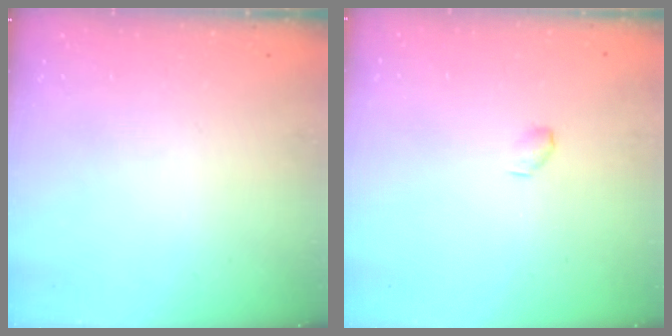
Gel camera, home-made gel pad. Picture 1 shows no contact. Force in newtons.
{"total": 3.1, "press": 3.0, "slide": 0.6}